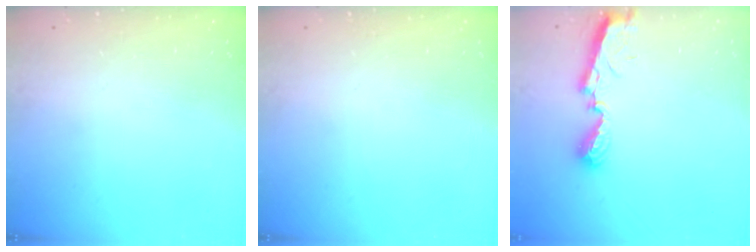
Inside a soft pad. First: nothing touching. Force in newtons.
{"total": 0.0}
{"total": 7.6, "press": 7.5, "slide": 0.3}